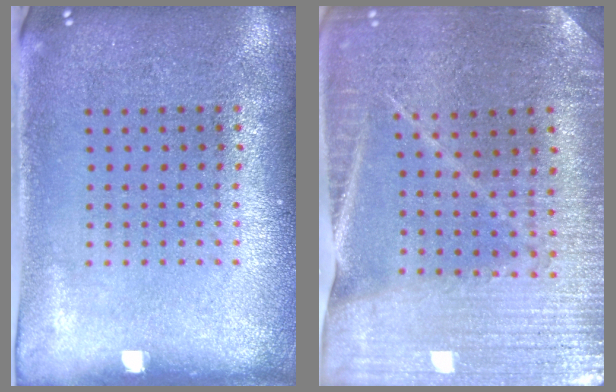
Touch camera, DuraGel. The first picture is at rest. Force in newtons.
{"total": 2.6, "press": 2.6, "slide": 0.4}